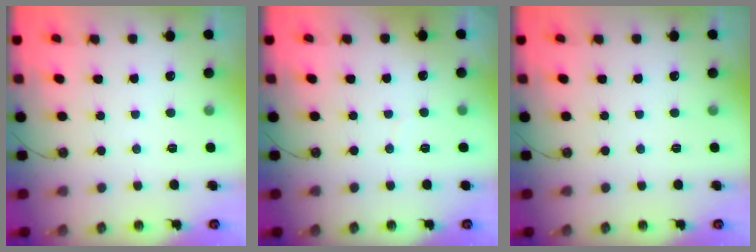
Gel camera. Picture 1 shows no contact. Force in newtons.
{"total": 1.7, "press": 1.7, "slide": 0.1}
{"total": 0.0}